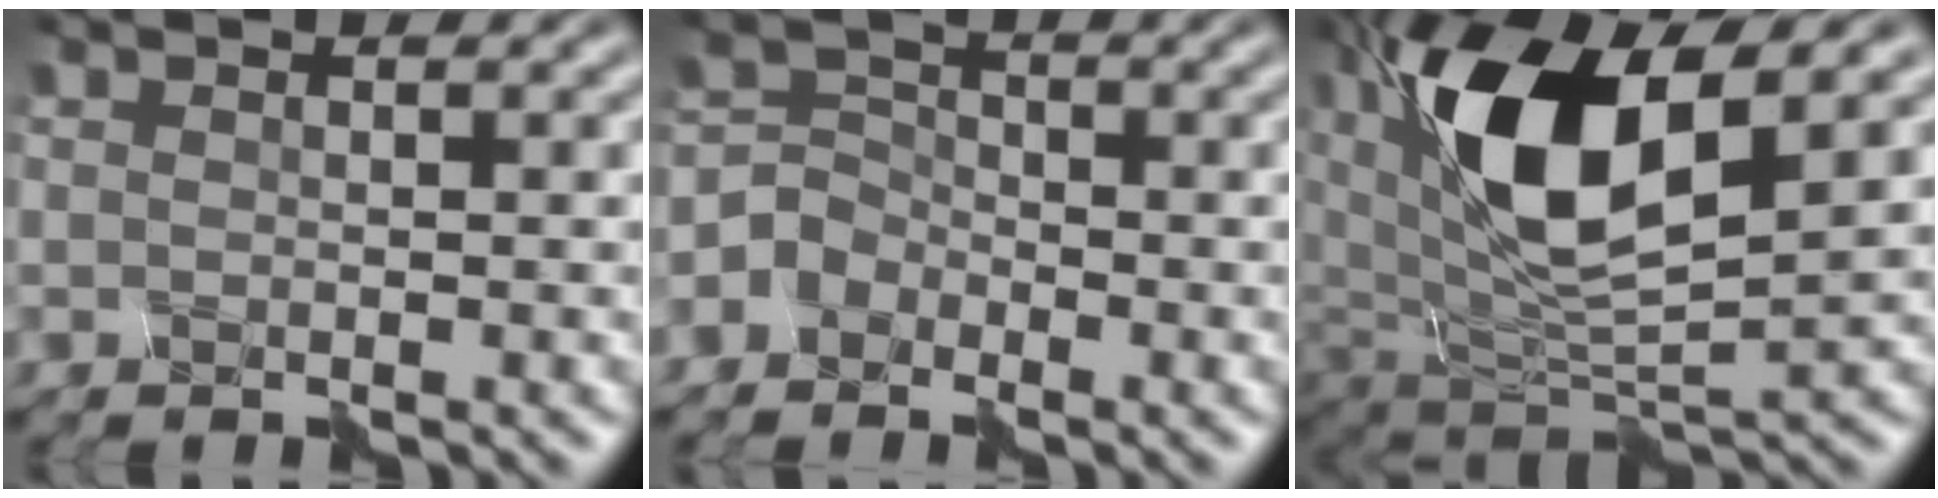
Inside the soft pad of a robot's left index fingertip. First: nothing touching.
{"total": 3.1, "force": [-2.6, 1.7, 0.5], "torque": [-0.007, 0.005, -0.053]}
{"total": 10.7, "force": [3.1, 4.8, 9.0], "torque": [-0.180, -0.002, 0.058]}